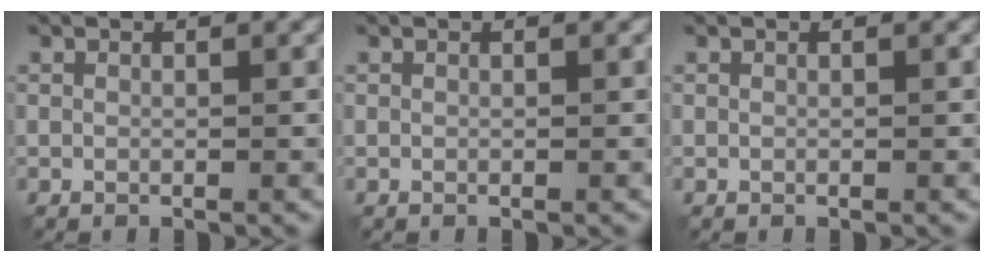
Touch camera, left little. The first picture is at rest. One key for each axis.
{"total": 0.0}
{"total": 0.0}